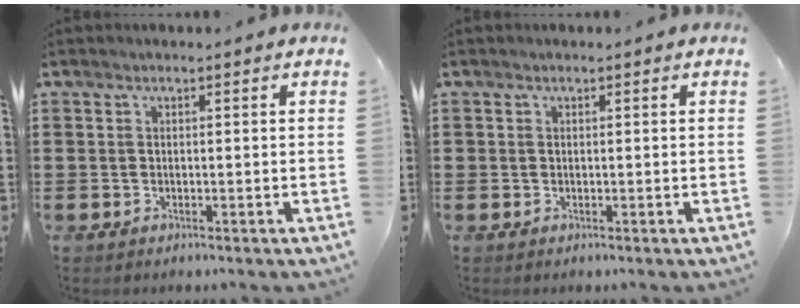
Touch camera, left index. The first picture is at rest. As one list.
[{"total": 0.0}]